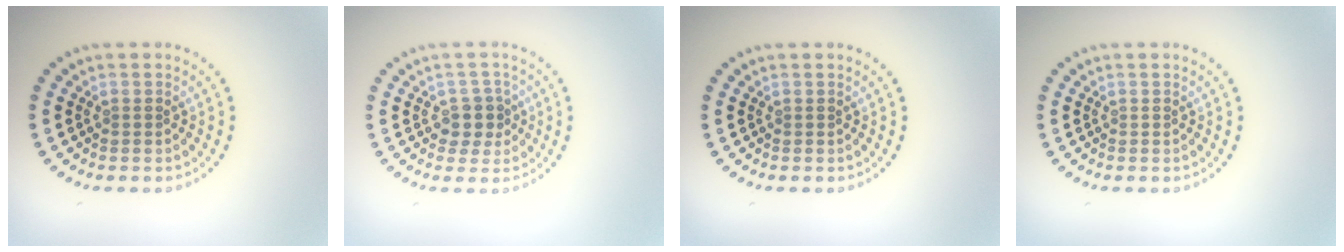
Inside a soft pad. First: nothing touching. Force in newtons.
{"total": 2.5, "press": 2.2, "slide": 1.3}
{"total": 0.0}
{"total": 0.0}